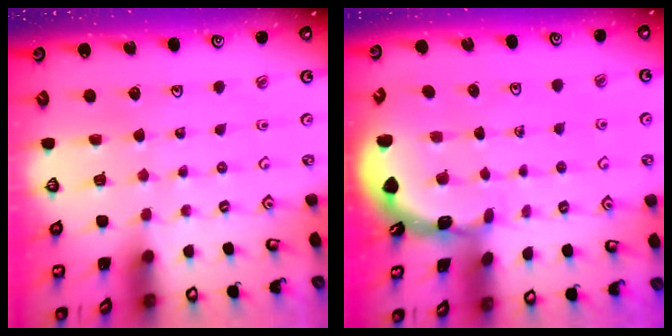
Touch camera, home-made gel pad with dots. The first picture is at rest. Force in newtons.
{"total": 1.6, "press": 1.6, "slide": 0.1}